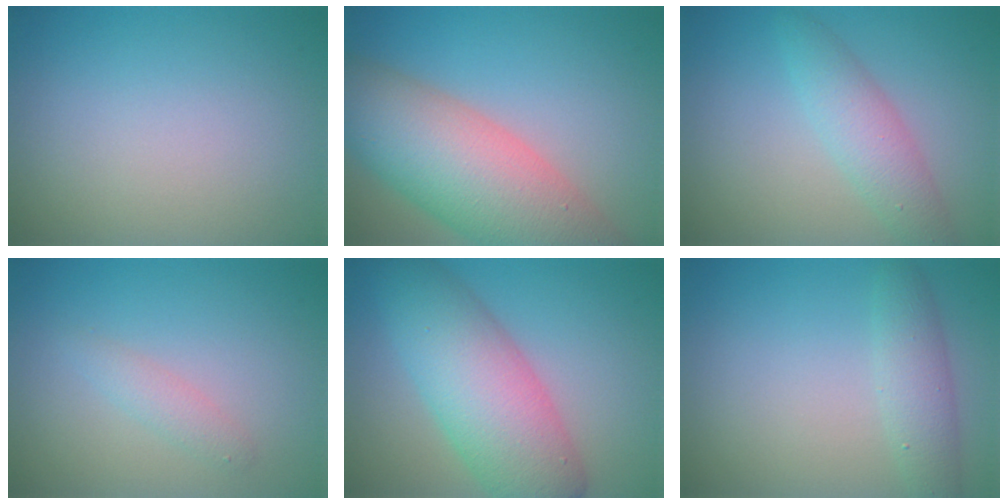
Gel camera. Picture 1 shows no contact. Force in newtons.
{"total": 11.5, "press": 11.5, "slide": 0.8}
{"total": 3.3, "press": 3.3, "slide": 0.0}
{"total": 1.5, "press": 1.5, "slide": 0.0}
{"total": 9.5, "press": 9.5, "slide": 0.1}
{"total": 2.7, "press": 2.7, "slide": 0.1}